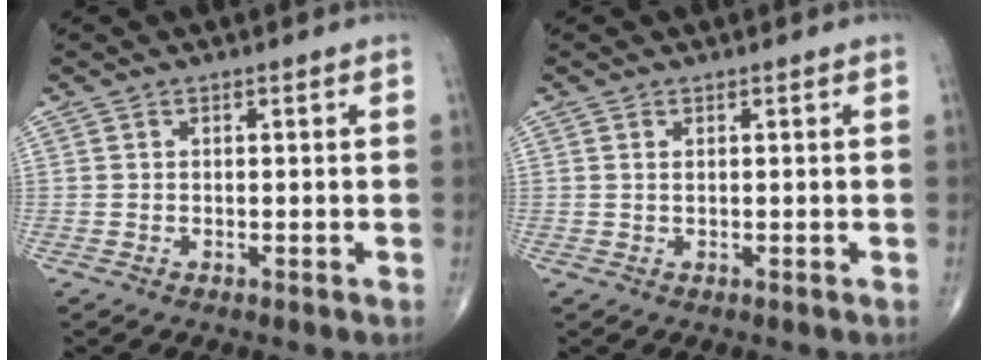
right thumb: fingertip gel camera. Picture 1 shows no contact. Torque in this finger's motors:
{"motor_torque": [-0.21, 0.00, -0.21, -0.08, -0.02]}